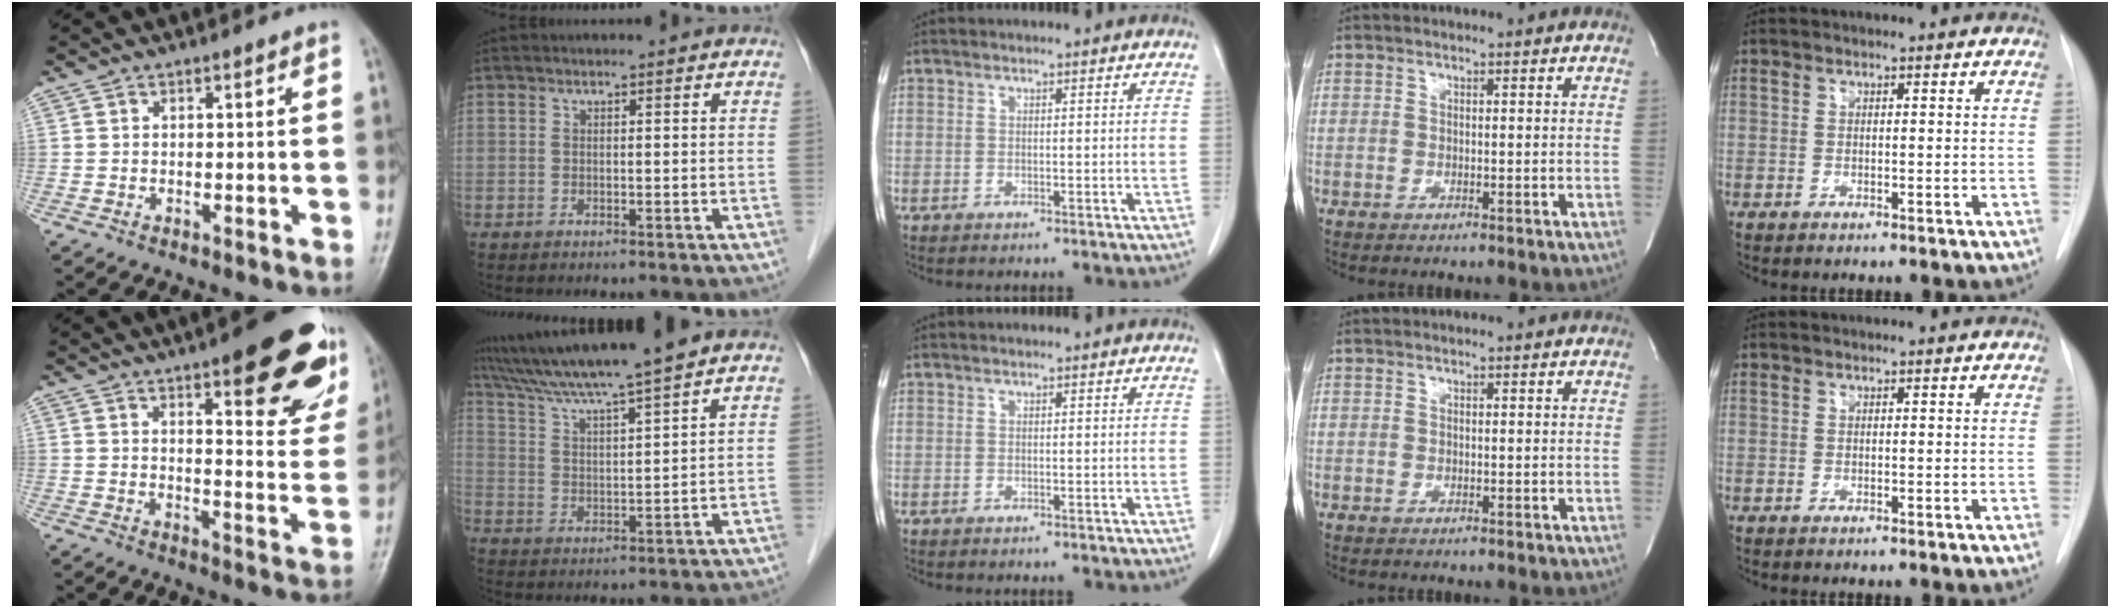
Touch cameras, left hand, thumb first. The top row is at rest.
{"thumb": {"total": 20.7, "force": [11.4, 6.3, 16.1], "torque": [-0.164, -0.047, 0.143]}, "index": {"total": 12.2, "force": [10.4, -1.7, 6.1], "torque": [-0.109, 0.011, 0.178]}}